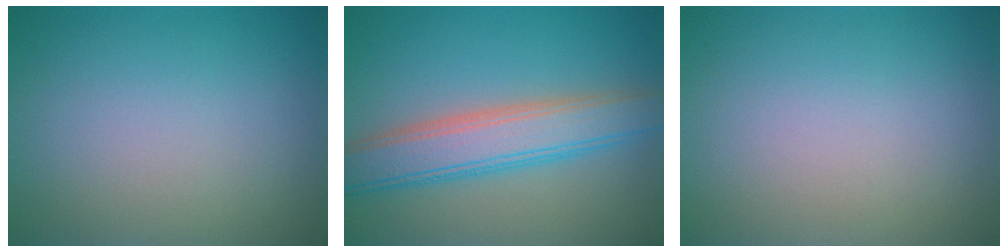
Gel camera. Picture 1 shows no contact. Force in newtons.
{"total": 5.9, "press": 5.8, "slide": 0.4}
{"total": 0.0}